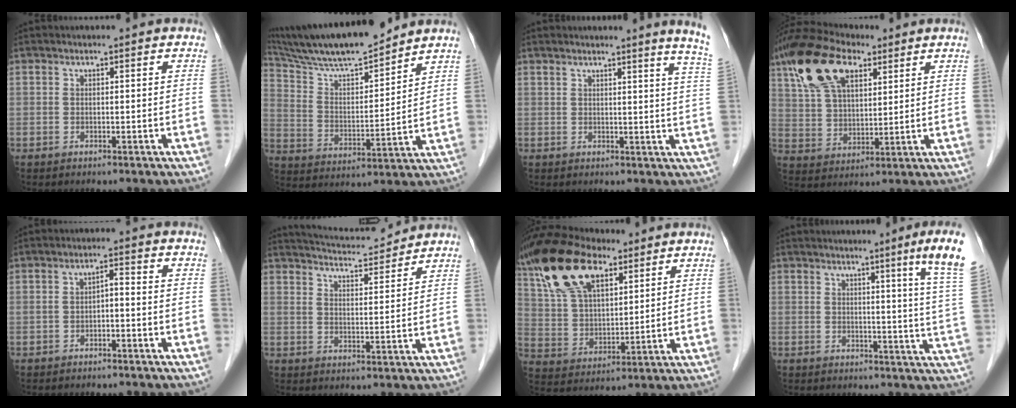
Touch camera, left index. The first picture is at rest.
{"total": 15.4, "force": [13.8, 1.1, 6.7], "torque": [-0.128, 0.005, 0.250]}
{"total": 7.7, "force": [6.5, -1.5, 3.9], "torque": [-0.041, -0.049, 0.050]}
{"total": 13.7, "force": [7.5, 6.7, 9.2], "torque": [-0.202, 0.036, 0.145]}
{"total": 2.2, "force": [-1.0, 0.6, 1.9], "torque": [-0.033, 0.014, -0.014]}
{"total": 9.4, "force": [9.2, 0.3, 1.7], "torque": [-0.038, 0.011, 0.140]}
{"total": 15.5, "force": [9.3, 7.1, 10.2], "torque": [-0.222, 0.037, 0.180]}
{"total": 9.8, "force": [6.2, -1.8, 7.3], "torque": [-0.088, -0.033, 0.052]}